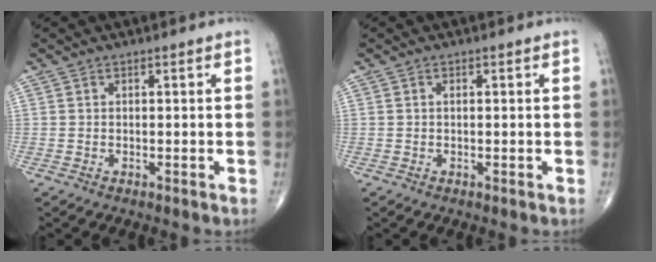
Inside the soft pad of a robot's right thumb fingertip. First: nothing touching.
{"total": 0.8, "force": [0.2, 0.3, 0.6], "torque": [-0.014, 0.004, 0.004]}